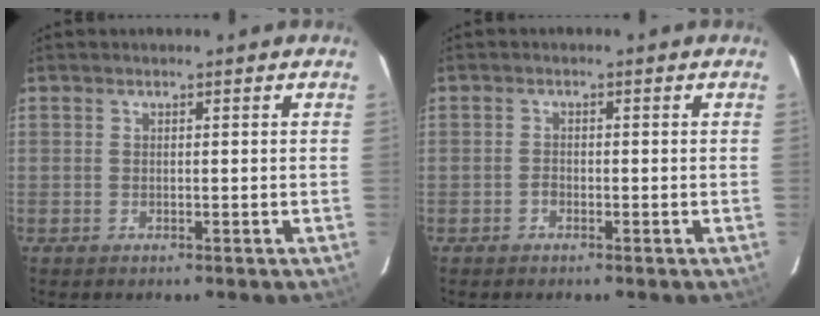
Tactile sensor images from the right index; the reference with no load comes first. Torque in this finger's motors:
{"motor_torque": [0.38, 0.14, 0.01, -0.02]}